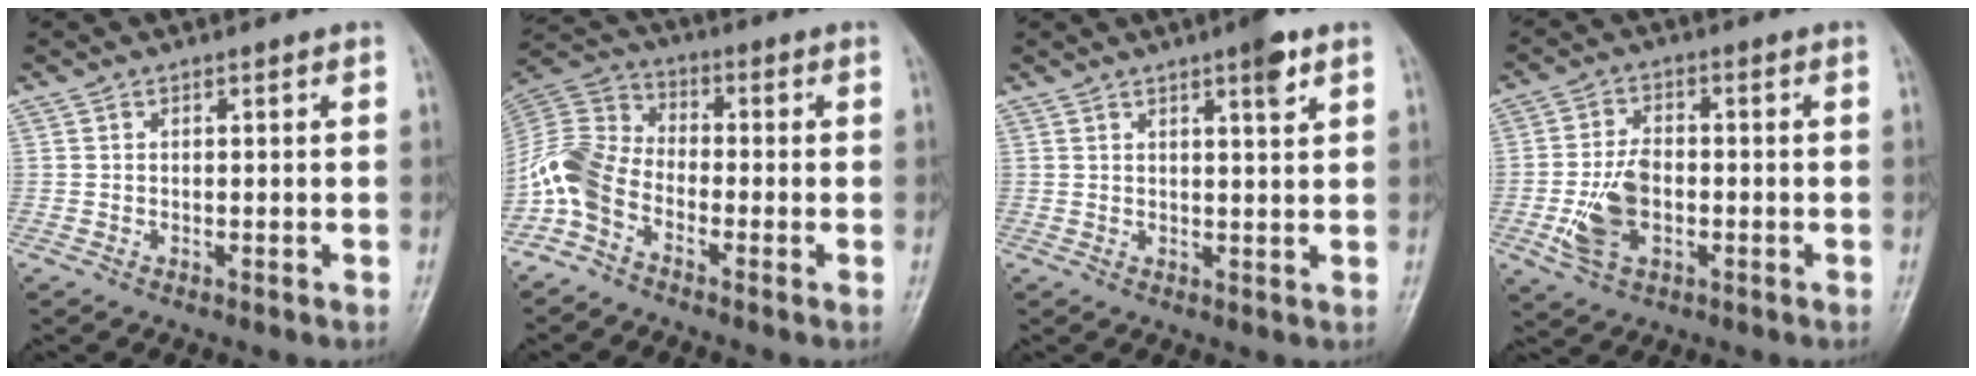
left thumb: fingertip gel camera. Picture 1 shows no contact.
{"total": 9.4, "force": [-4.4, 5.8, 5.9], "torque": [-0.127, 0.044, -0.107]}
{"total": 4.2, "force": [2.5, 0.7, 3.3], "torque": [-0.044, -0.012, 0.035]}
{"total": 8.5, "force": [-1.9, 5.3, 6.4], "torque": [-0.125, 0.008, -0.034]}